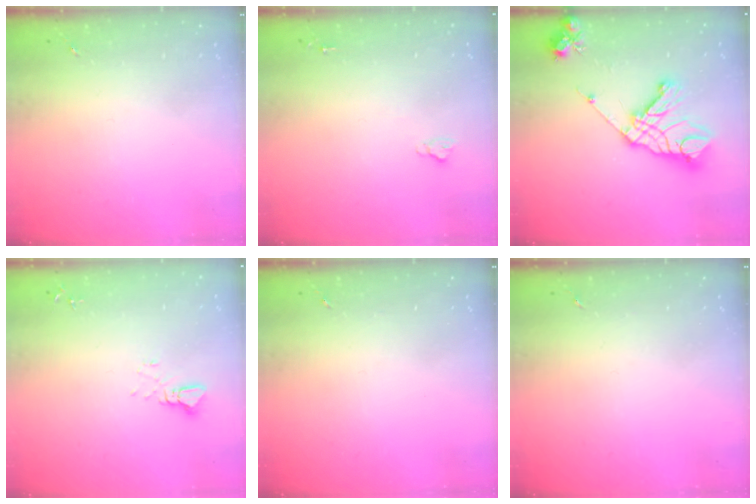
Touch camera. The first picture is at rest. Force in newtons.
{"total": 2.6, "press": 2.5, "slide": 0.3}
{"total": 19.8, "press": 19.6, "slide": 2.6}
{"total": 2.5, "press": 2.5, "slide": 0.1}
{"total": 0.0}
{"total": 0.0}